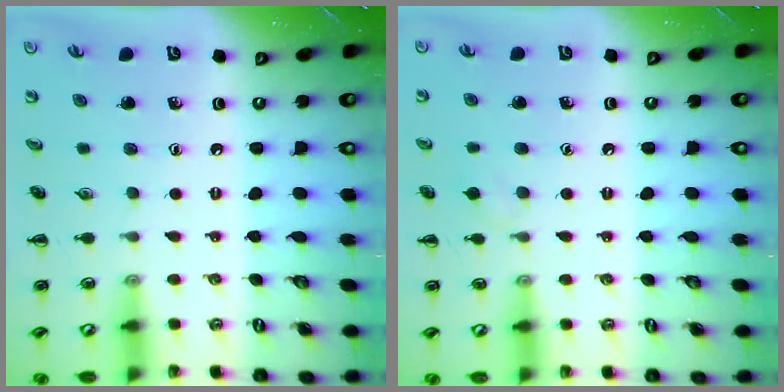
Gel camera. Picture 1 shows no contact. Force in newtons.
{"total": 4.7, "press": 4.4, "slide": 1.8}